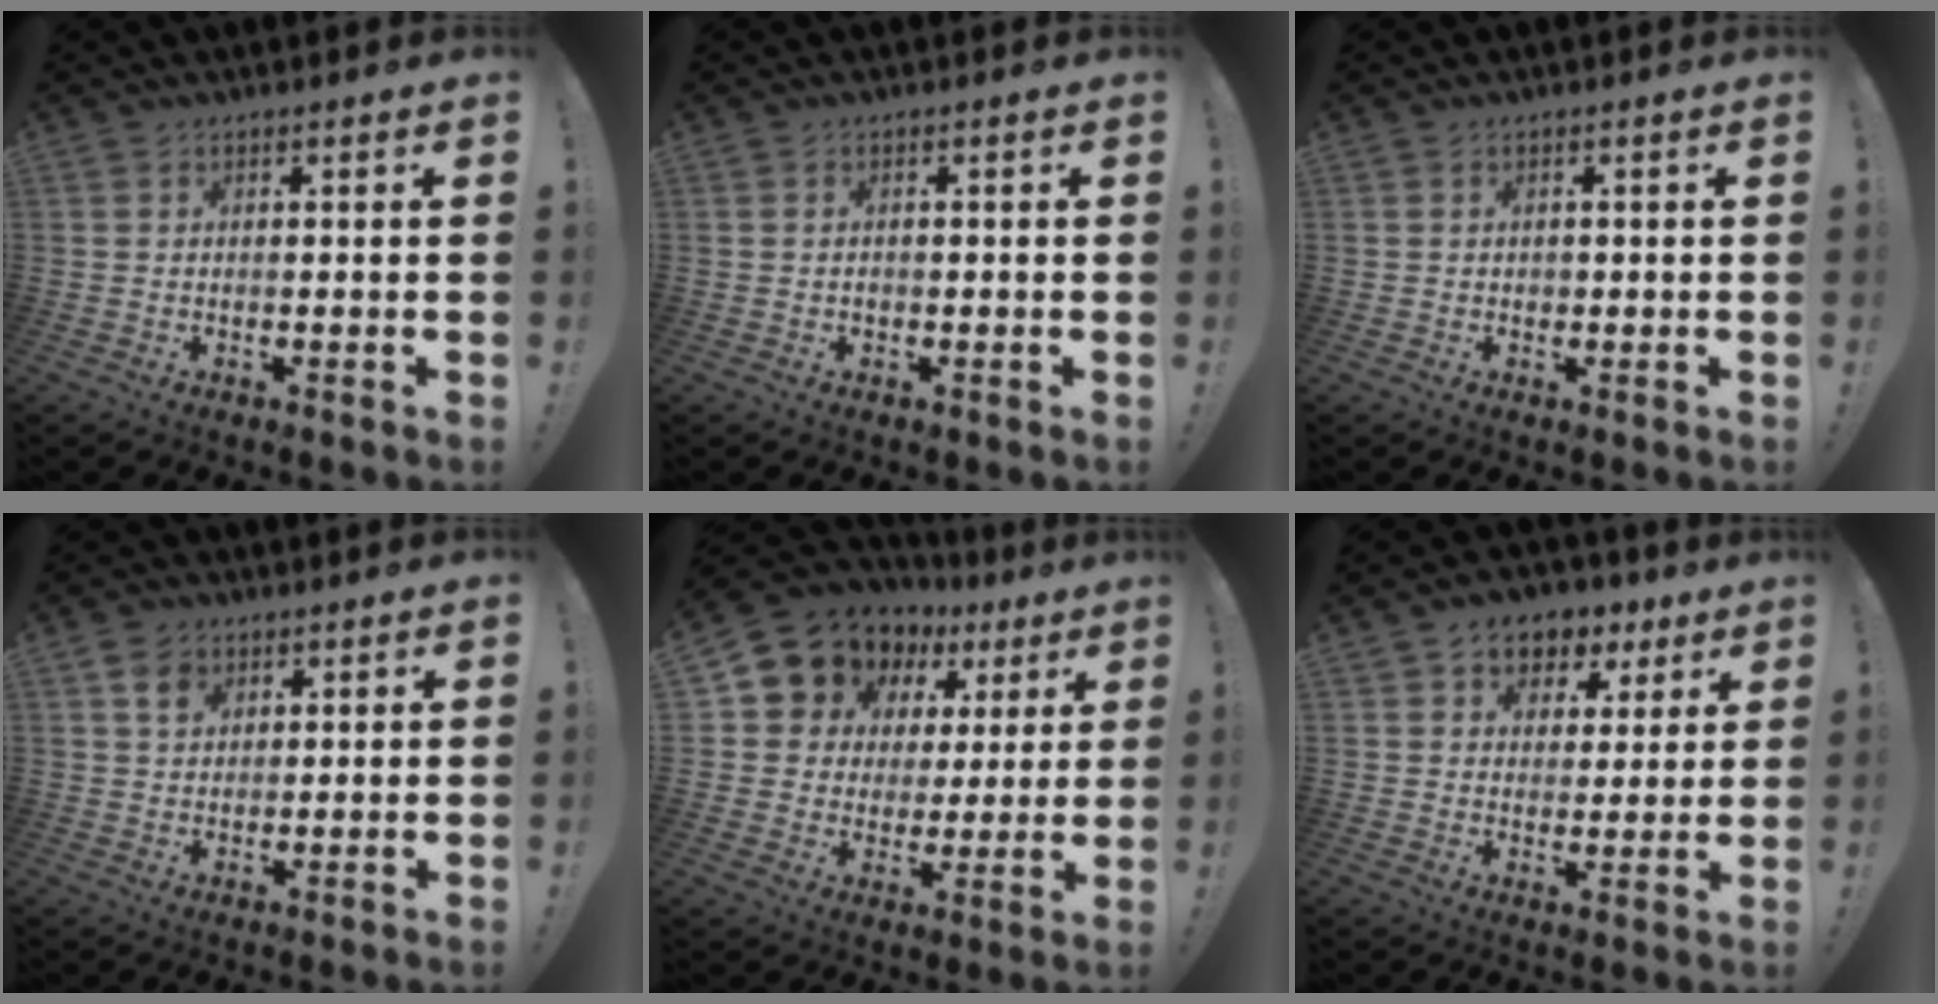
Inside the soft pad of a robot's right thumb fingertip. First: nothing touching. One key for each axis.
{"total": 0.8, "fx": -0.5, "fy": 0.6, "fz": 0.2, "tx": -0.002, "ty": 0.002, "tz": -0.010}
{"total": 0.9, "fx": -0.1, "fy": 0.8, "fz": 0.2, "tx": -0.004, "ty": 0.002, "tz": -0.004}
{"total": 4.9, "fx": 2.6, "fy": 3.7, "fz": 1.9, "tx": -0.021, "ty": -0.007, "tz": 0.046}
{"total": 8.7, "fx": 5.3, "fy": 6.8, "fz": 1.6, "tx": -0.035, "ty": -0.047, "tz": 0.103}
{"total": 7.0, "fx": 3.0, "fy": 6.0, "fz": 1.9, "tx": -0.024, "ty": -0.016, "tz": 0.061}